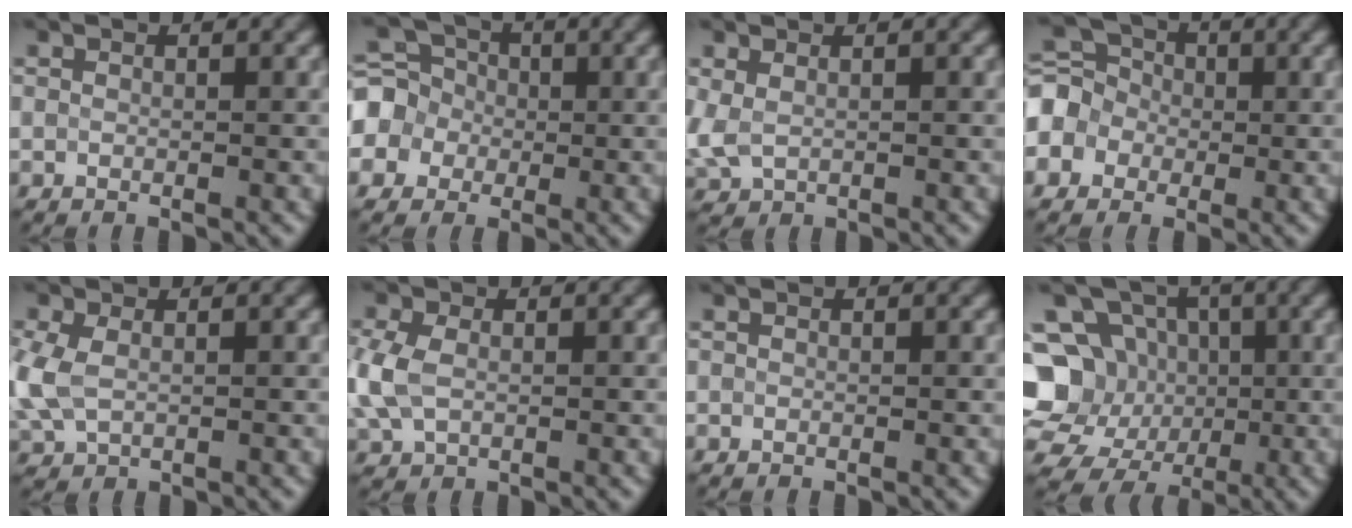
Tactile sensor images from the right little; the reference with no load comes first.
{"total": 6.0, "force": [-0.6, 5.6, 2.1], "torque": [-0.053, 0.016, -0.044]}
{"total": 2.3, "force": [-0.1, 1.6, 1.6], "torque": [-0.048, -0.007, 0.003]}
{"total": 5.3, "force": [-1.1, 4.7, 2.1], "torque": [-0.053, 0.011, -0.037]}
{"total": 3.9, "force": [-0.1, 2.7, 2.8], "torque": [-0.087, -0.004, 0.000]}
{"total": 4.1, "force": [-0.1, 3.0, 2.9], "torque": [-0.084, 0.001, -0.006]}
{"total": 0.0}
{"total": 11.9, "force": [-1.4, 11.0, 4.4], "torque": [-0.100, 0.013, -0.045]}